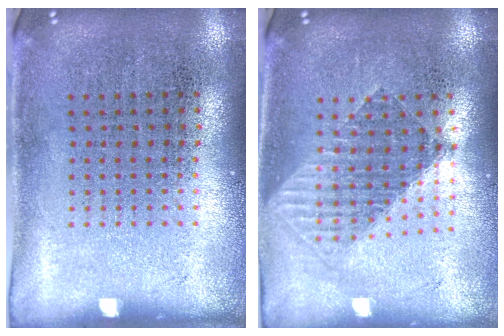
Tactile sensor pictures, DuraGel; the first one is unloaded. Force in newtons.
{"total": 1.5, "press": 1.3, "slide": 0.7}